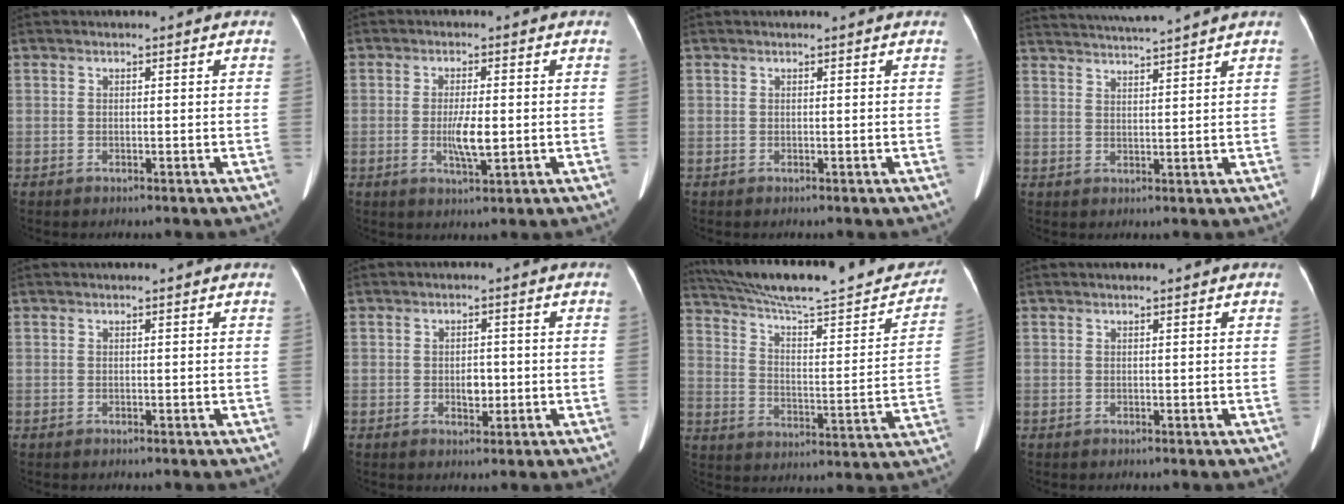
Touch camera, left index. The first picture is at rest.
{"total": 4.5, "force": [-0.6, 0.8, 4.4], "torque": [-0.086, -0.007, -0.010]}
{"total": 1.1, "force": [1.0, 0.0, 0.5], "torque": [-0.007, 0.012, 0.016]}
{"total": 8.8, "force": [8.2, -1.7, 2.8], "torque": [-0.052, 0.014, 0.127]}
{"total": 1.0, "force": [0.9, 0.0, 0.4], "torque": [-0.009, 0.009, 0.013]}
{"total": 2.5, "force": [-0.5, 1.5, 2.0], "torque": [-0.031, 0.000, -0.004]}
{"total": 26.3, "force": [23.5, 3.4, 11.5], "torque": [-0.179, -0.023, 0.324]}
{"total": 1.2, "force": [1.0, 0.0, 0.6], "torque": [-0.007, 0.013, 0.017]}